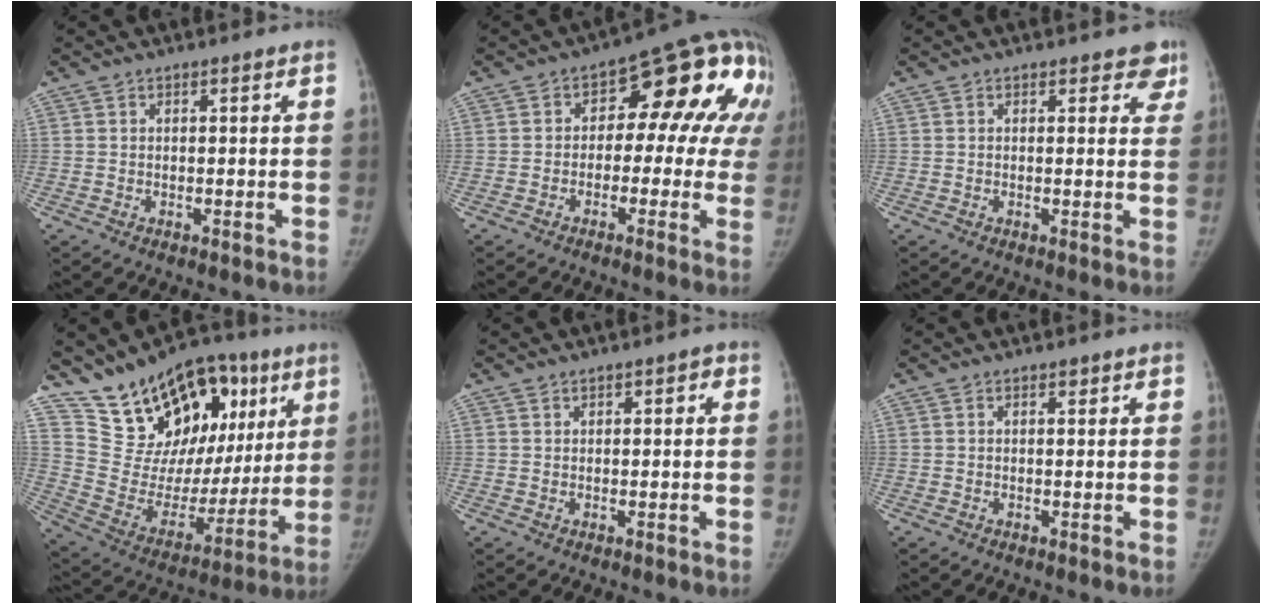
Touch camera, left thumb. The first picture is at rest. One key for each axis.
{"total": 16.2, "fx": 2.0, "fy": 9.5, "fz": 13.0, "tx": -0.109, "ty": 0.033, "tz": 0.009}
{"total": 4.1, "fx": 3.1, "fy": 2.3, "fz": 1.4, "tx": 0.026, "ty": -0.013, "tz": 0.022}
{"total": 23.7, "fx": 12.0, "fy": 14.4, "fz": 14.5, "tx": -0.161, "ty": -0.020, "tz": 0.213}
{"total": 1.4, "fx": 0.5, "fy": 1.0, "fz": 0.9, "tx": -0.001, "ty": 0.002, "tz": 0.005}
{"total": 0.6, "fx": 0.4, "fy": 0.4, "fz": 0.3, "tx": 0.001, "ty": -0.002, "tz": 0.005}